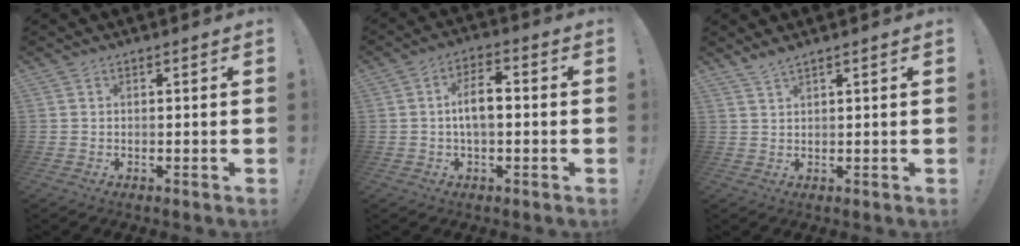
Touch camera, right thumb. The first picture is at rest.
{"total": 7.8, "force": [-0.1, 3.5, 6.9], "torque": [-0.119, 0.007, -0.005]}
{"total": 2.0, "force": [1.7, 0.0, 1.2], "torque": [-0.030, -0.006, 0.031]}